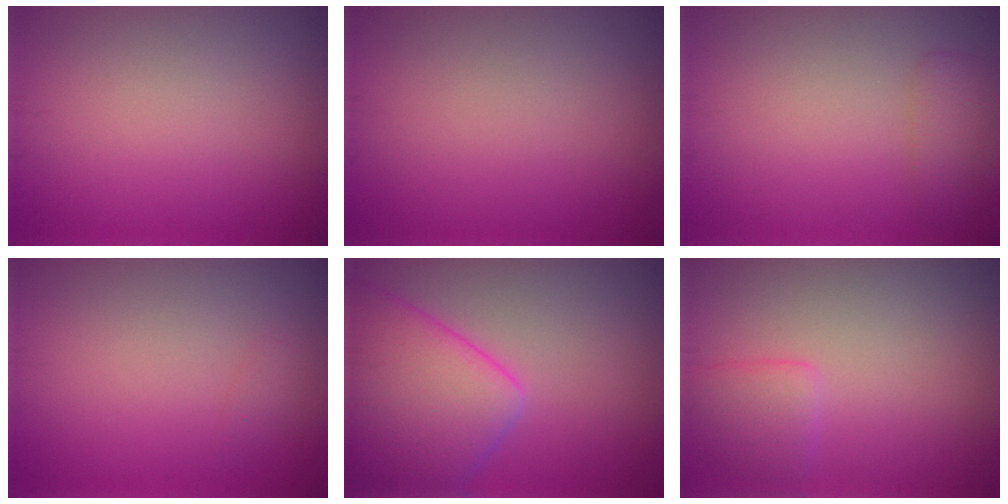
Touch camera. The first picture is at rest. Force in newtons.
{"total": 0.0}
{"total": 1.5, "press": 1.5, "slide": 0.2}
{"total": 0.5, "press": 0.5, "slide": 0.0}
{"total": 7.8, "press": 7.8, "slide": 0.5}
{"total": 1.9, "press": 1.9, "slide": 0.1}